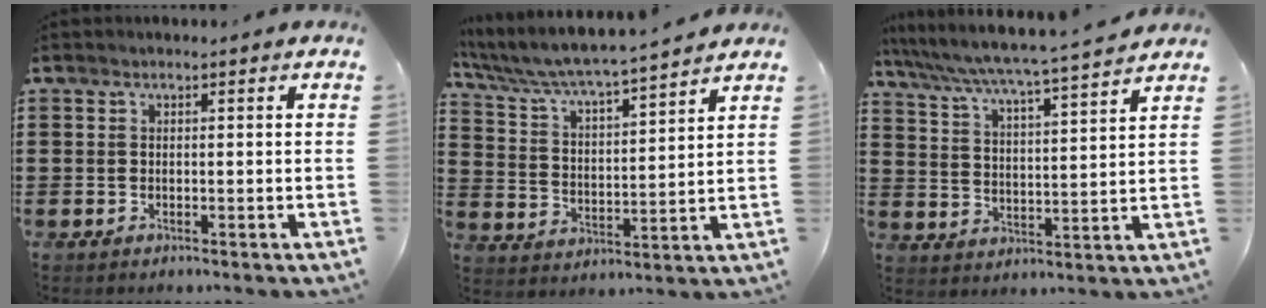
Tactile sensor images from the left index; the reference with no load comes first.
{"total": 5.0, "force": [4.8, -0.3, 1.6], "torque": [-0.056, -0.037, 0.072]}
{"total": 4.6, "force": [4.2, -0.6, 1.8], "torque": [-0.056, -0.037, 0.062]}